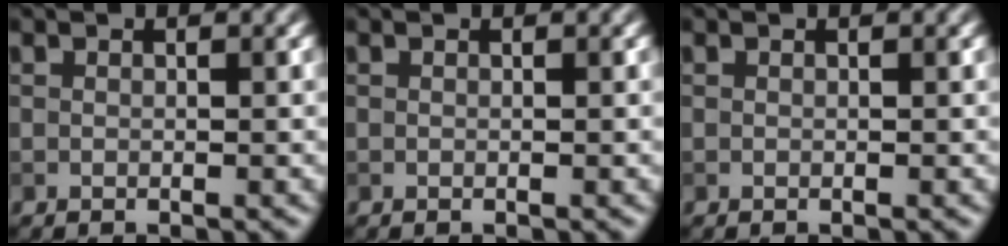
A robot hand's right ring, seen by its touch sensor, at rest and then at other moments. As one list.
[{"total": 0.0}, {"total": 0.0}]